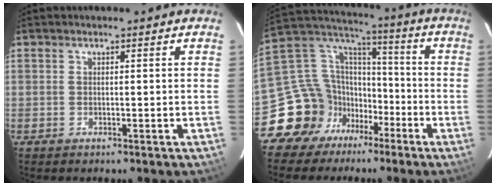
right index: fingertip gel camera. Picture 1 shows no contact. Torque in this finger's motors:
{"motor_torque": [0.77, -0.74, 0.02, -0.10]}